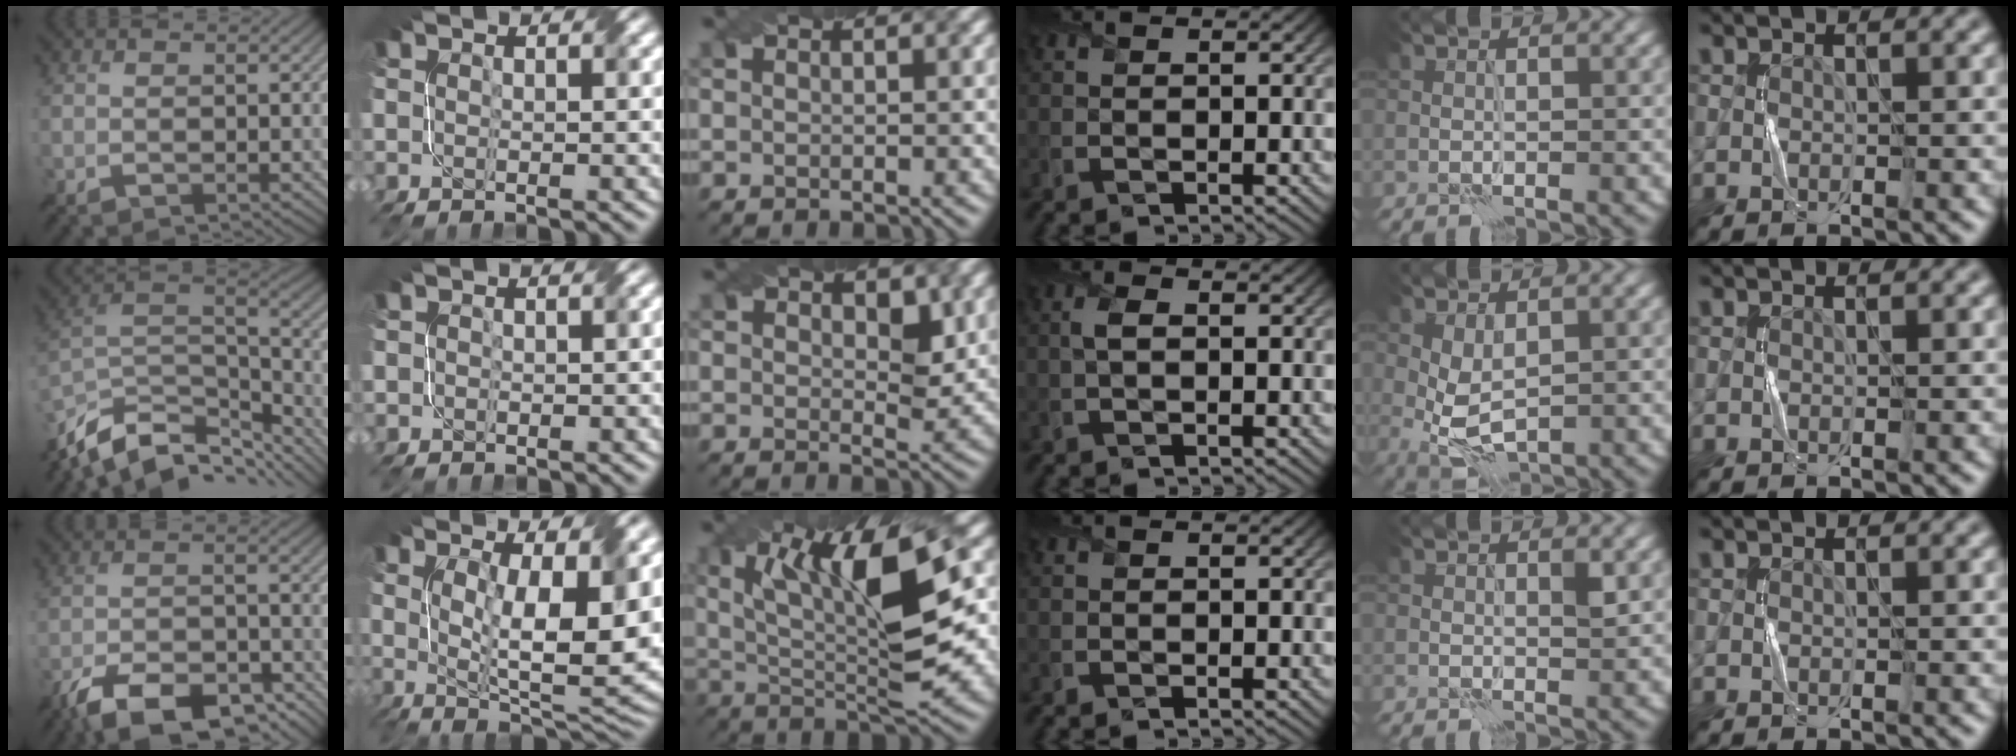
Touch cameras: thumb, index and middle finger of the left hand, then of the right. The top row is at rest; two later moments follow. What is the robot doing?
{"motion": "twist", "object": "screw"}